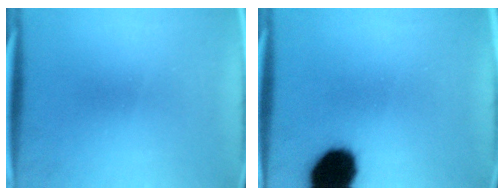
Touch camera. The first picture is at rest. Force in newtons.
{"total": 14.0}